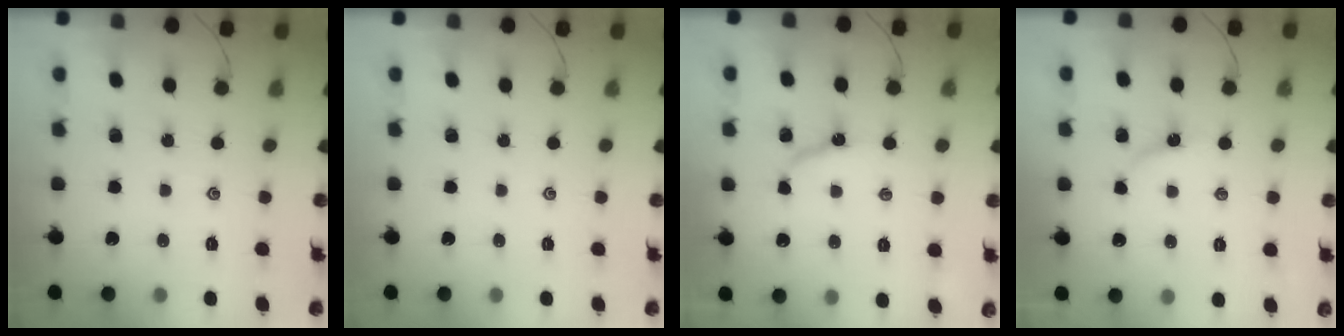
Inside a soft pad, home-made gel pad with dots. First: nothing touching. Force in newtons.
{"total": 0.0}
{"total": 5.5, "press": 5.5, "slide": 0.7}
{"total": 3.7, "press": 3.7, "slide": 0.5}